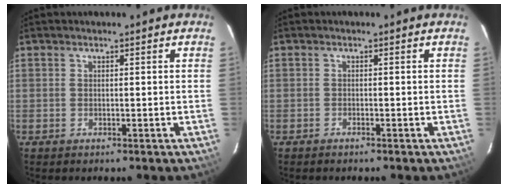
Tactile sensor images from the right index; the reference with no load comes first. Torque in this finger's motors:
{"motor_torque": [-0.07, -0.05, 0.04, 0.01]}